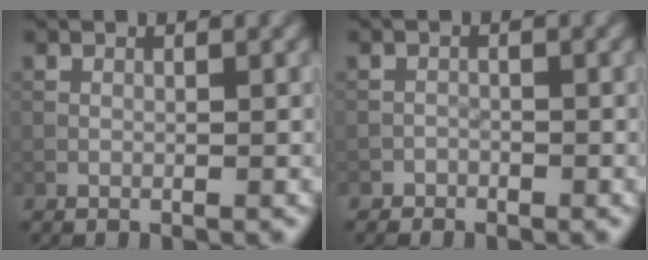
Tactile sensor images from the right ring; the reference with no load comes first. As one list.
[{"total": 1.3, "force": [-1.0, 0.7, -0.2], "torque": [0.004, 0.009, -0.016]}]